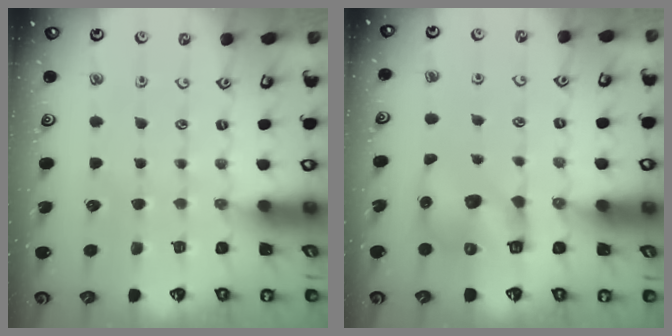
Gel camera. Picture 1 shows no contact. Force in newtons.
{"total": 8.0, "press": 7.9, "slide": 1.2}